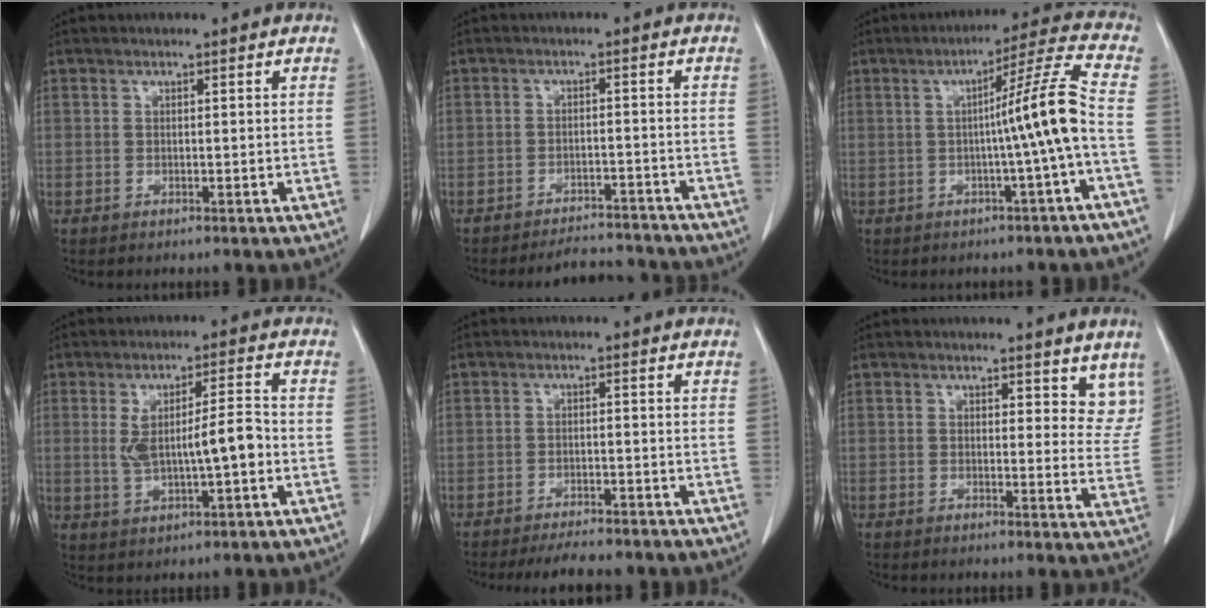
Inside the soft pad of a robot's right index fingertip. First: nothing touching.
{"total": 7.7, "force": [-7.5, 1.6, 0.8], "torque": [-0.002, 0.006, -0.096]}
{"total": 9.1, "force": [-1.5, -2.0, 8.8], "torque": [-0.126, 0.016, -0.022]}
{"total": 7.8, "force": [-0.5, 1.6, 7.6], "torque": [-0.141, 0.009, -0.001]}
{"total": 7.5, "force": [-6.7, 1.7, 2.9], "torque": [-0.035, -0.007, -0.092]}
{"total": 5.9, "force": [4.8, 2.7, 2.1], "torque": [0.004, -0.022, 0.040]}